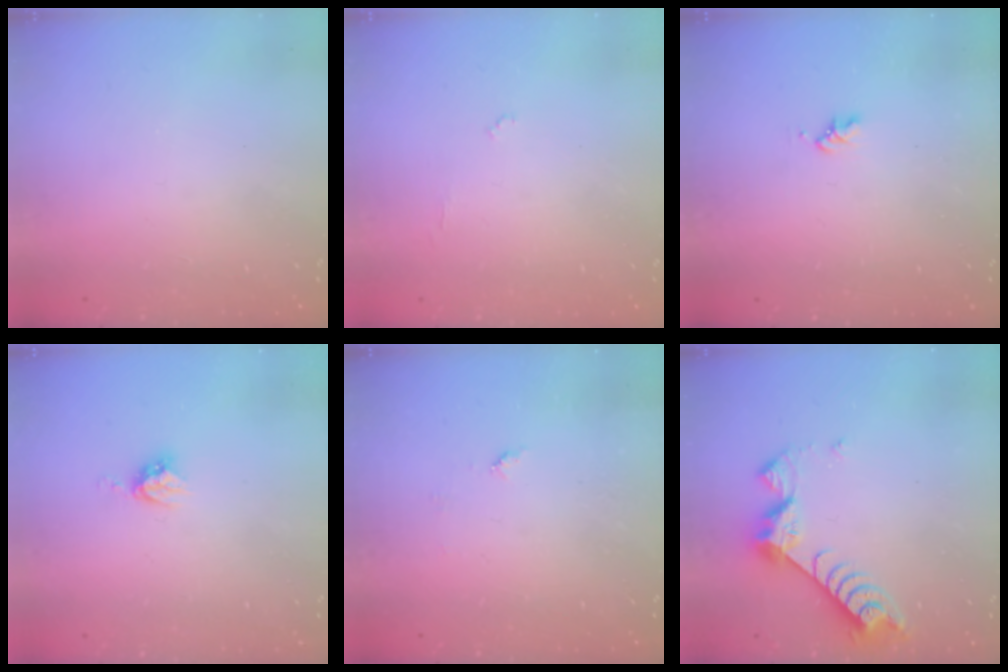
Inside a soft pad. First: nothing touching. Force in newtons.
{"total": 3.9, "press": 3.9, "slide": 0.3}
{"total": 1.6, "press": 1.6, "slide": 0.3}
{"total": 4.9, "press": 4.9, "slide": 0.1}
{"total": 4.3, "press": 4.3, "slide": 0.5}
{"total": 9.4, "press": 9.4, "slide": 0.7}